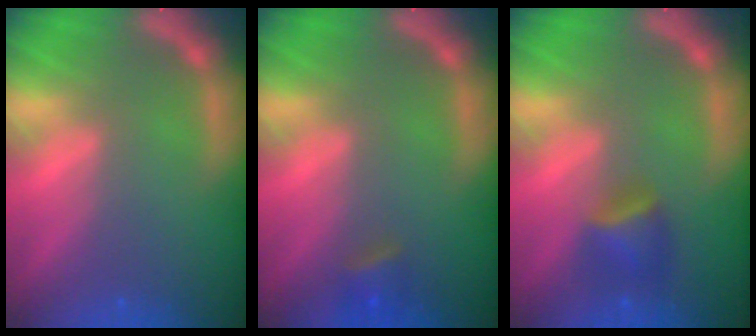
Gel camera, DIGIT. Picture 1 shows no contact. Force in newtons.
{"total": 1.9}
{"total": 2.9}